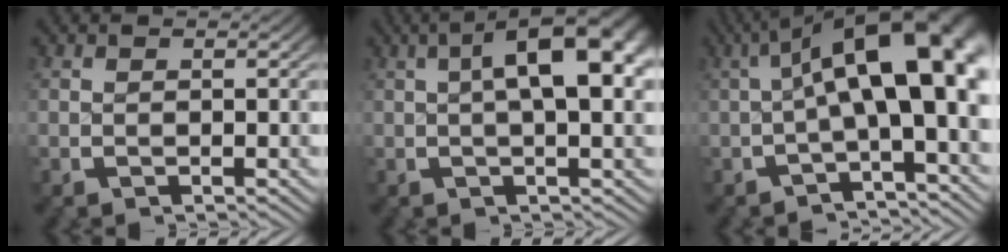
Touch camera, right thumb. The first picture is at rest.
{"total": 9.7, "force": [2.9, 4.4, 8.1], "torque": [-0.091, 0.034, 0.022]}
{"total": 12.4, "force": [1.5, 5.7, 10.8], "torque": [-0.138, 0.015, 0.011]}